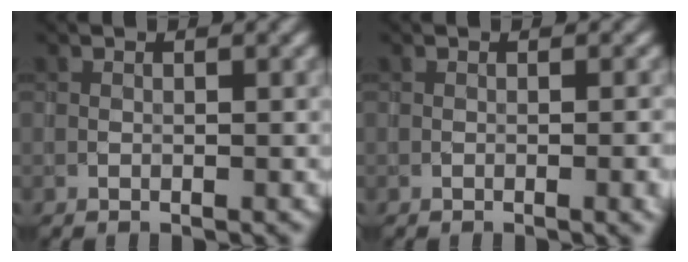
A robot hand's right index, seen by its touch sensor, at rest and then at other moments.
{"total": 2.6, "force": [-1.1, 0.8, 2.2], "torque": [-0.033, -0.001, -0.009]}